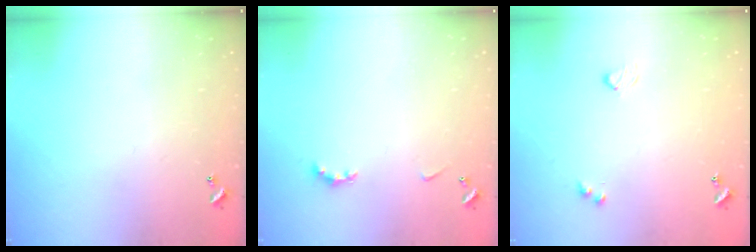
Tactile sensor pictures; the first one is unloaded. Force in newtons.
{"total": 2.9, "press": 2.8, "slide": 0.6}
{"total": 2.9, "press": 2.9, "slide": 0.5}